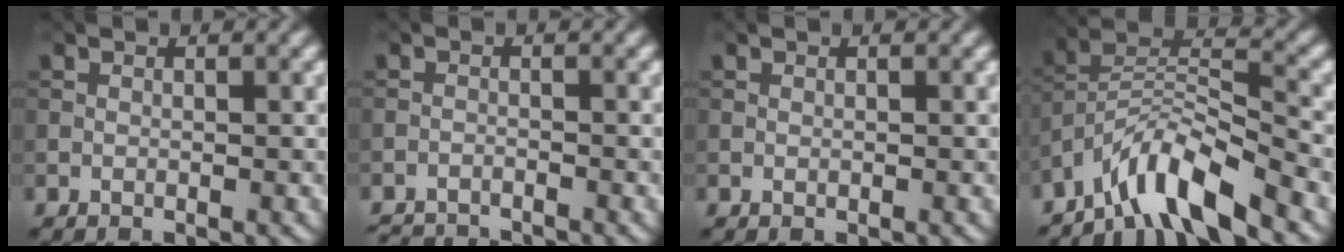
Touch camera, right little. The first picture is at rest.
{"total": 3.4, "force": [-3.3, 0.3, 0.6], "torque": [-0.017, -0.013, -0.062]}
{"total": 0.0}
{"total": 7.2, "force": [-5.7, 1.4, 4.2], "torque": [-0.070, 0.010, -0.112]}